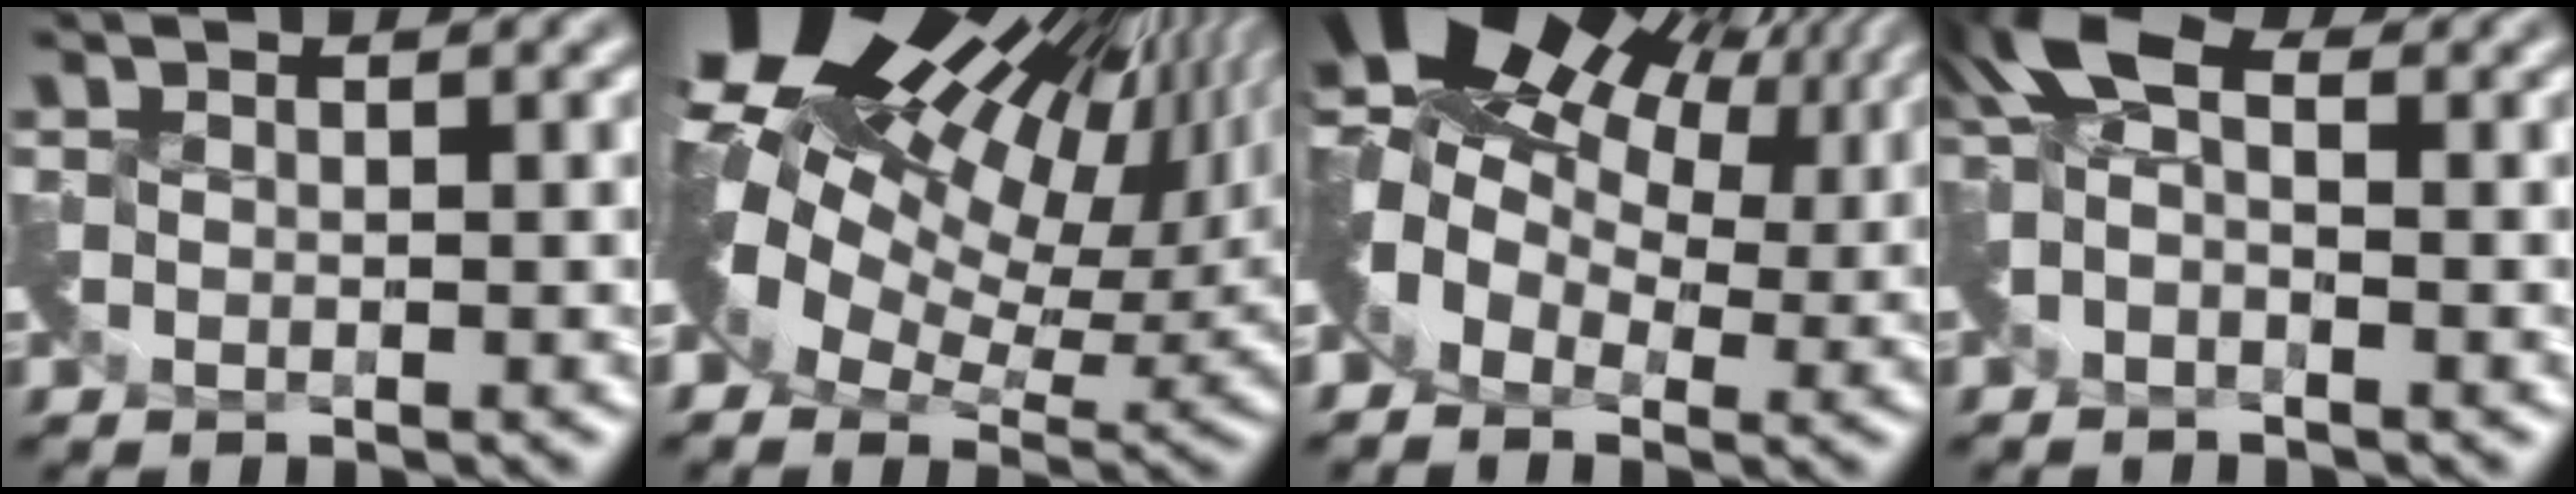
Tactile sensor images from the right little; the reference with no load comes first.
{"total": 16.9, "force": [7.0, 9.1, 12.4], "torque": [-0.189, 0.020, 0.145]}
{"total": 10.0, "force": [4.6, 6.3, 6.2], "torque": [-0.111, 0.017, 0.075]}
{"total": 2.9, "force": [-0.7, 1.8, 2.1], "torque": [-0.047, 0.011, -0.021]}